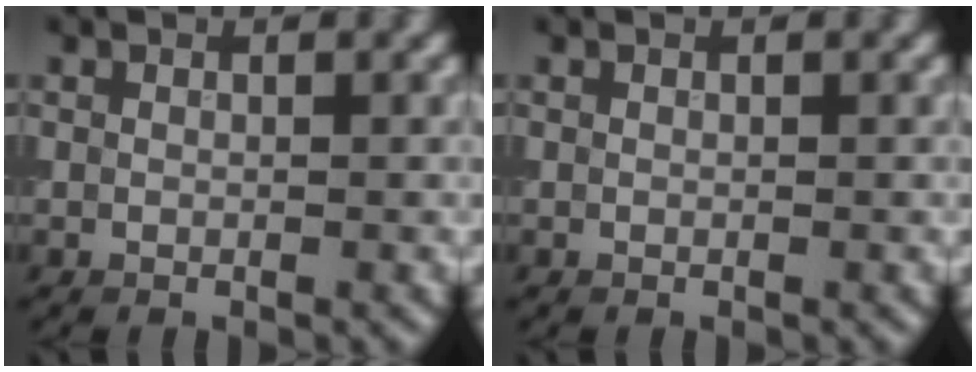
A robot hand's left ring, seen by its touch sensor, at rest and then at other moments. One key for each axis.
{"total": 0.0}